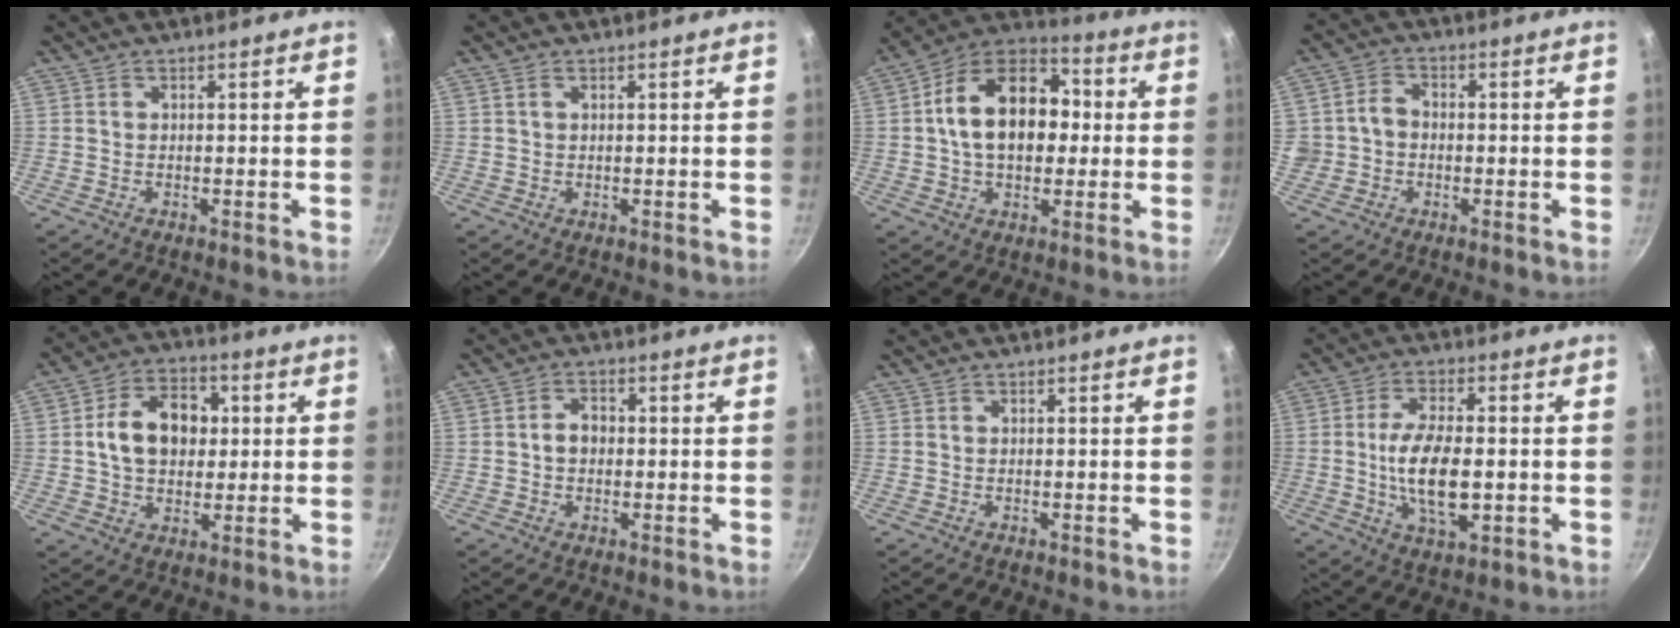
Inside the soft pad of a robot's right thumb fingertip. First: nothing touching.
{"total": 0.9, "force": [0.5, 0.4, 0.6], "torque": [-0.011, 0.002, 0.009]}
{"total": 18.3, "force": [1.2, 12.5, 13.3], "torque": [-0.184, 0.034, 0.003]}
{"total": 4.4, "force": [-0.8, 3.8, 1.9], "torque": [-0.012, 0.020, -0.019]}
{"total": 12.9, "force": [1.6, 9.5, 8.6], "torque": [-0.107, 0.015, 0.015]}
{"total": 3.6, "force": [-0.1, 2.7, 2.4], "torque": [-0.023, 0.013, -0.005]}
{"total": 0.0}
{"total": 11.9, "force": [-1.2, 5.4, 10.6], "torque": [-0.191, 0.004, -0.021]}